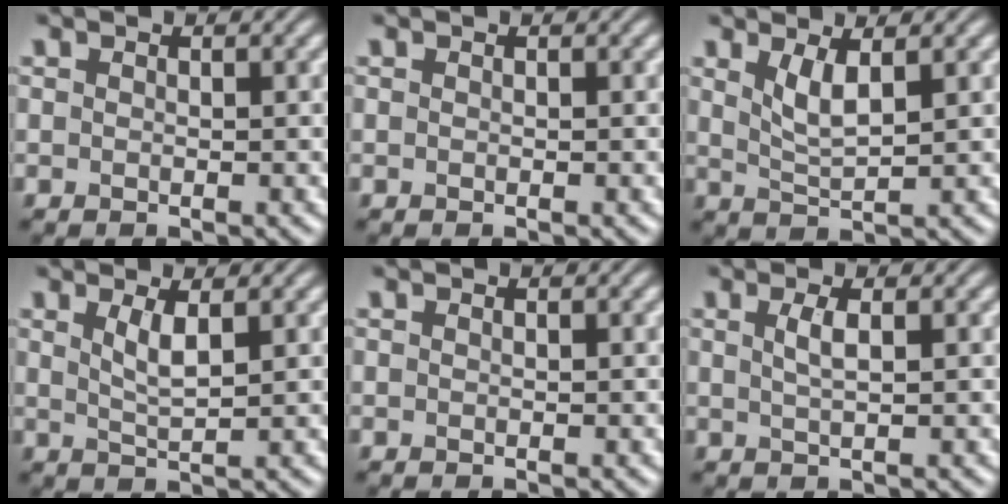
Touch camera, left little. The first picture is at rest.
{"total": 0.0}
{"total": 2.5, "force": [1.3, 0.7, 2.1], "torque": [-0.043, -0.007, 0.029]}
{"total": 2.2, "force": [1.0, 0.5, 1.9], "torque": [-0.037, -0.004, 0.021]}
{"total": 0.0}
{"total": 1.7, "force": [0.5, 0.5, 1.5], "torque": [-0.029, 0.003, 0.008]}